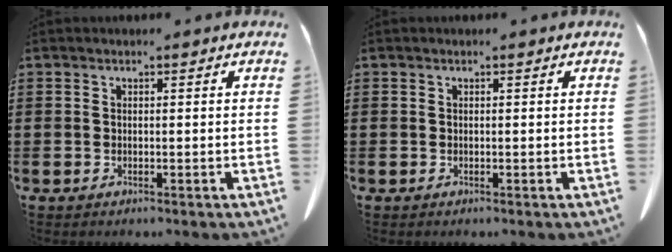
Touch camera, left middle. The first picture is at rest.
{"total": 0.0}